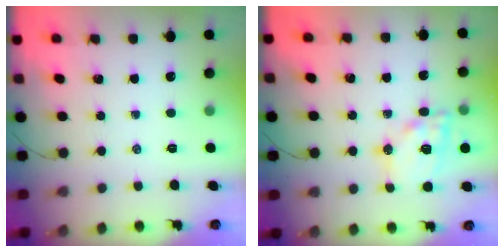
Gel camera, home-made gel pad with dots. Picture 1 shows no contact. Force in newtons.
{"total": 15.5, "press": 15.2, "slide": 3.0}